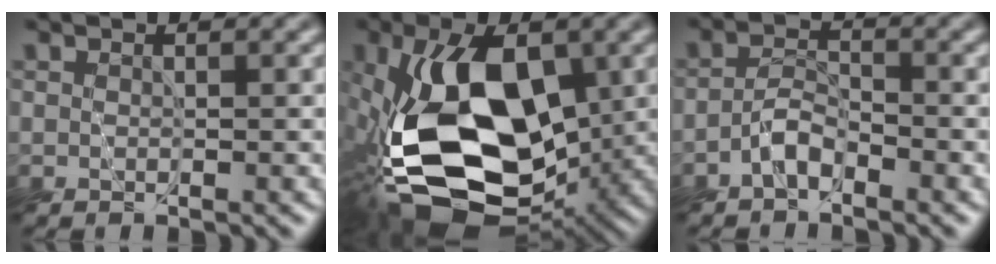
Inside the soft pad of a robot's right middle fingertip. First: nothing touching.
{"total": 15.4, "force": [-2.1, 8.8, 12.5], "torque": [-0.235, -0.032, -0.030]}
{"total": 2.4, "force": [-1.9, 0.9, 1.2], "torque": [-0.024, 0.008, -0.044]}